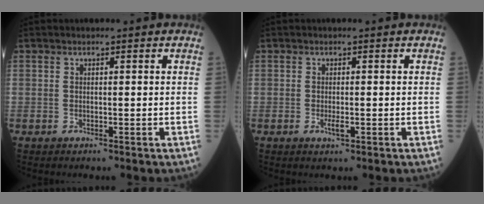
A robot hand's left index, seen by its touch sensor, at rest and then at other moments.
{"total": 1.2, "force": [-0.4, 0.3, 1.1], "torque": [-0.020, -0.006, -0.009]}